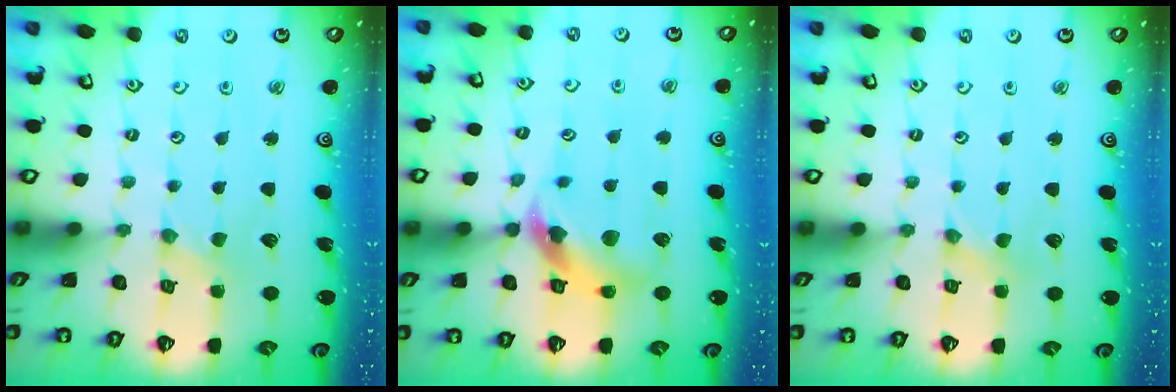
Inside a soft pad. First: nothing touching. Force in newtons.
{"total": 11.0, "press": 10.9, "slide": 1.4}
{"total": 0.0}